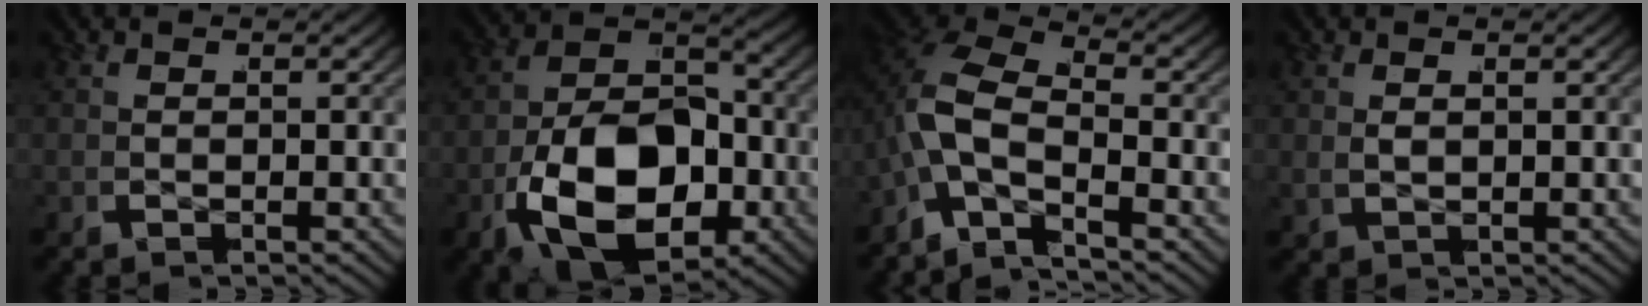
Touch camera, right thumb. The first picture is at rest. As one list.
[{"total": 14.1, "force": [-2.8, 8.8, 10.6], "torque": [-0.232, -0.046, -0.029]}, {"total": 8.2, "force": [-1.1, 5.8, 5.6], "torque": [-0.140, -0.021, -0.032]}, {"total": 0.9, "force": [0.5, 0.4, 0.6], "torque": [-0.017, -0.001, 0.016]}]